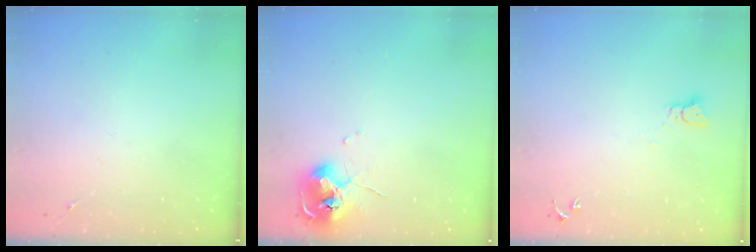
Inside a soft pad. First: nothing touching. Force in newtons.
{"total": 10.1, "press": 10.0, "slide": 0.9}
{"total": 2.3, "press": 2.3, "slide": 0.2}